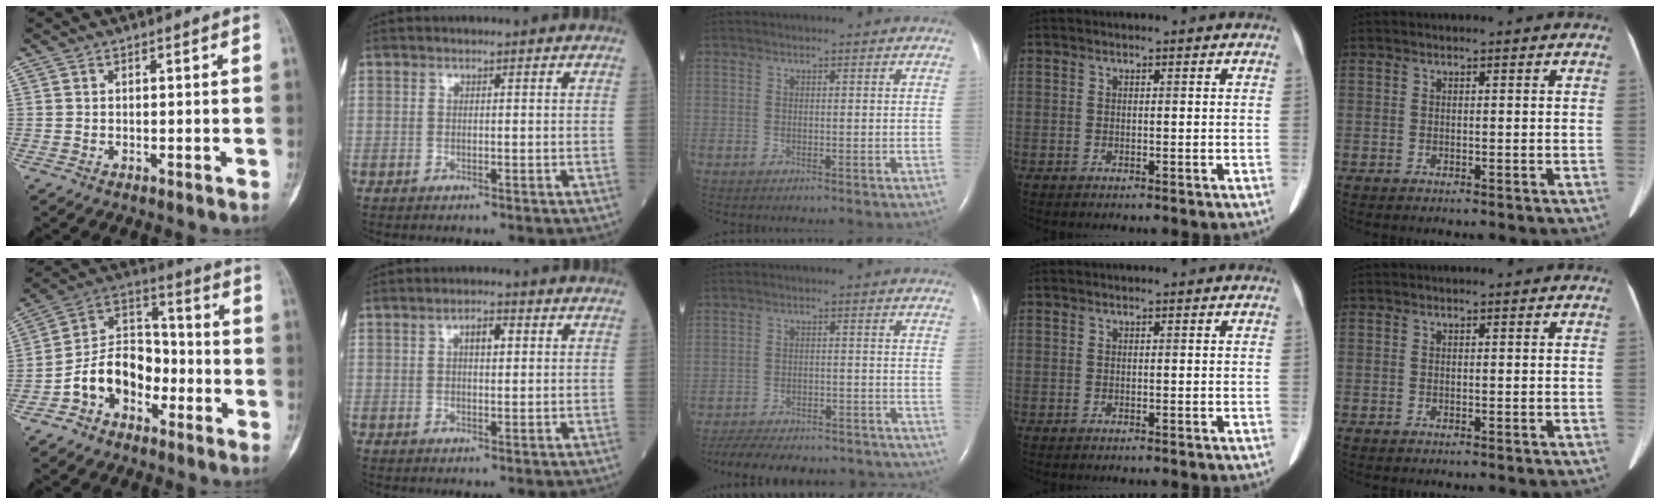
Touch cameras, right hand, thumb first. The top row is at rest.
{"thumb": {"total": 12.3, "force": [-5.1, 8.7, 7.0], "torque": [-0.097, 0.064, -0.101]}, "index": {"total": 3.1, "force": [0.9, 1.2, 2.7], "torque": [-0.048, 0.005, 0.014]}, "middle": {"total": 20.6, "force": [-18.6, 5.4, 7.0], "torque": [-0.130, -0.007, -0.240]}}